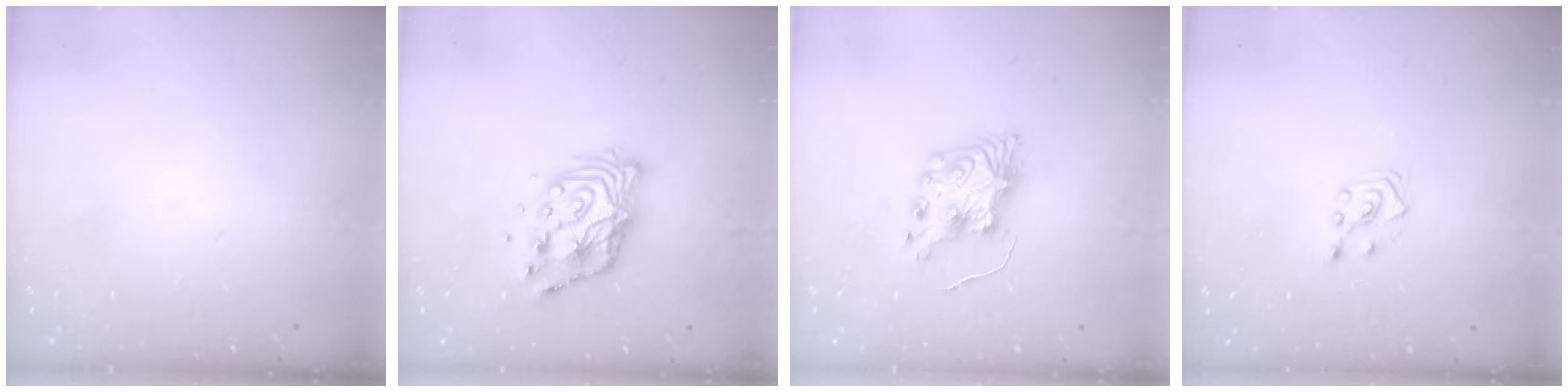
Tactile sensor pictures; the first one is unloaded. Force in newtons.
{"total": 12.3, "press": 12.3, "slide": 1.1}
{"total": 9.1, "press": 9.1, "slide": 0.3}
{"total": 3.7, "press": 3.7, "slide": 0.7}